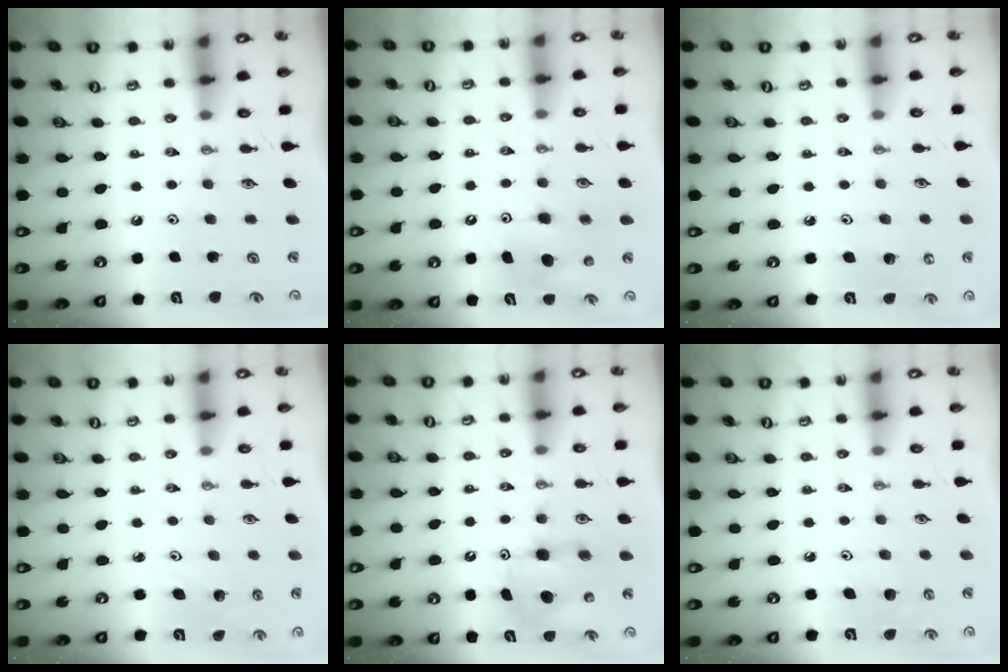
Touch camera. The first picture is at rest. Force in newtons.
{"total": 7.5, "press": 7.4, "slide": 1.3}
{"total": 5.0, "press": 4.9, "slide": 1.2}
{"total": 2.8, "press": 2.7, "slide": 1.0}
{"total": 11.2, "press": 11.2, "slide": 0.6}
{"total": 4.8, "press": 4.7, "slide": 0.5}